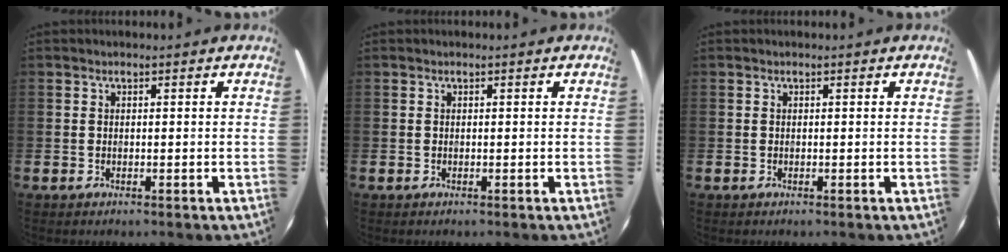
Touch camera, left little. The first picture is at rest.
{"total": 0.0}
{"total": 0.0}